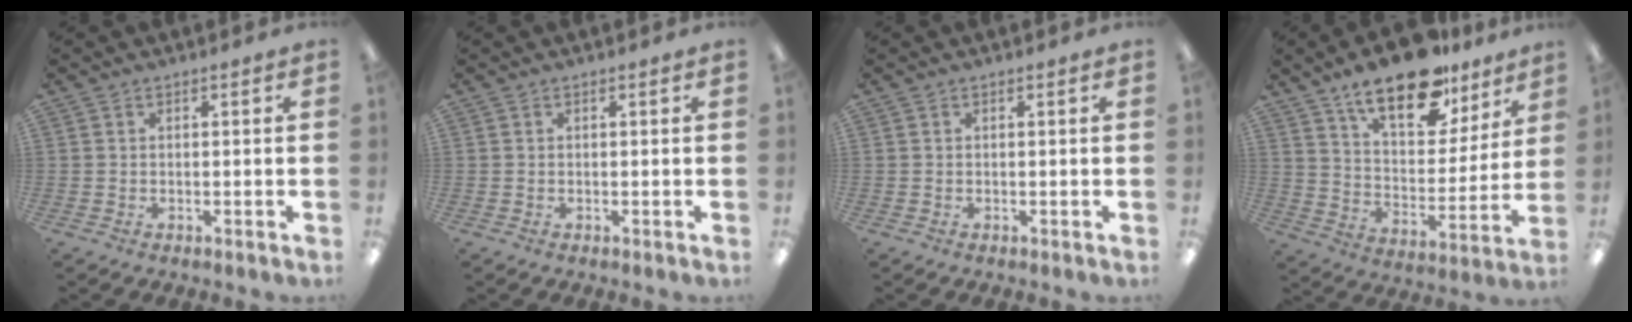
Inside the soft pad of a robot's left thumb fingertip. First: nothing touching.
{"total": 0.0}
{"total": 0.0}
{"total": 20.2, "force": [14.3, 9.0, 11.1], "torque": [-0.174, -0.083, 0.247]}